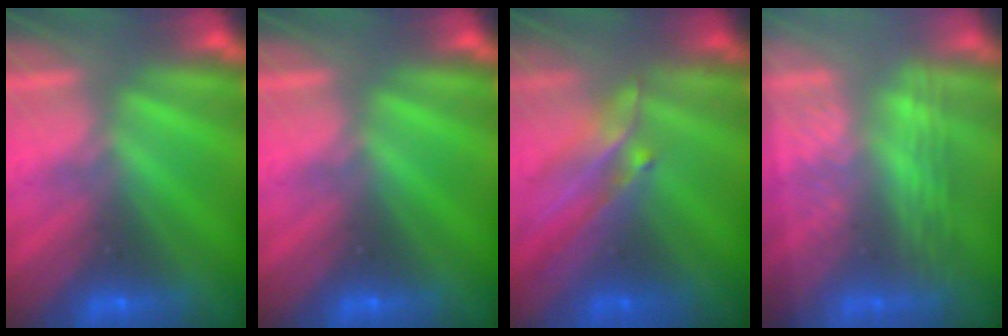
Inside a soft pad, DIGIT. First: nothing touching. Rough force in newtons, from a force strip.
{"total": 0.0}
{"total": 2.9}
{"total": 2.7}